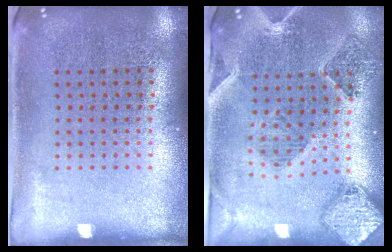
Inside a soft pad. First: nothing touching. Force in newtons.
{"total": 1.5, "press": 1.4, "slide": 0.3}